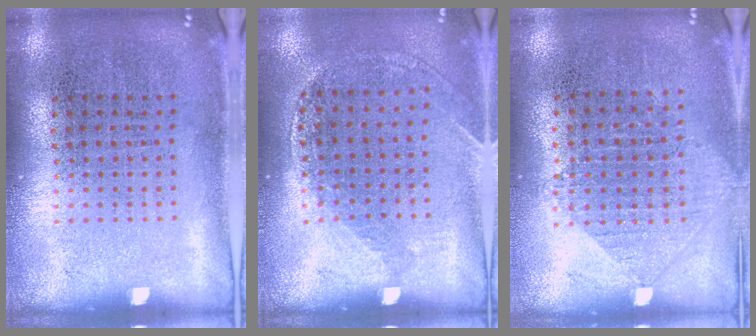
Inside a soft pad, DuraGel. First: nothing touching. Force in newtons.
{"total": 1.1, "press": 1.1, "slide": 0.4}
{"total": 1.0, "press": 0.9, "slide": 0.2}